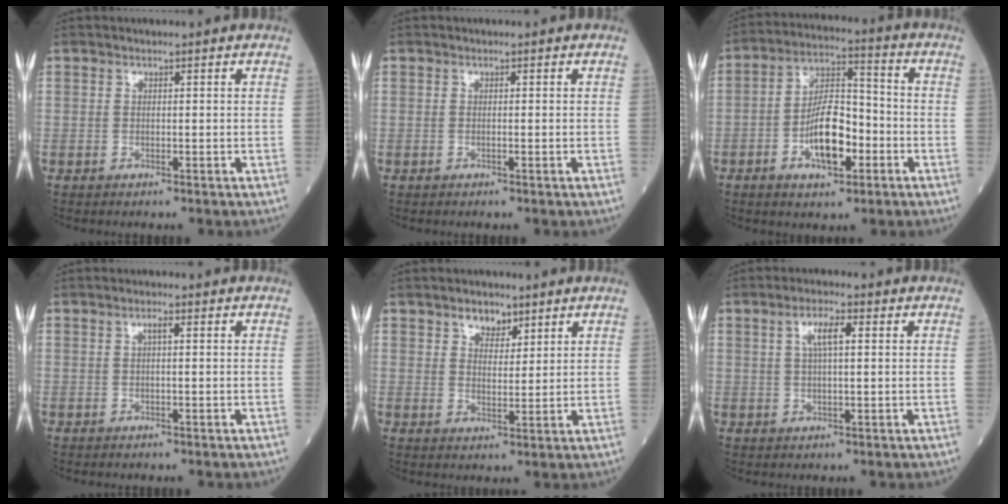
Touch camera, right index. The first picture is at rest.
{"total": 0.0}
{"total": 10.9, "force": [-3.8, 4.3, 9.3], "torque": [-0.180, 0.012, -0.065]}
{"total": 1.1, "force": [0.2, 0.1, 1.1], "torque": [-0.022, 0.003, 0.003]}
{"total": 3.8, "force": [2.6, 2.1, 1.8], "torque": [-0.031, 0.002, 0.046]}
{"total": 4.1, "force": [1.3, 0.9, 3.8], "torque": [-0.076, 0.008, 0.024]}